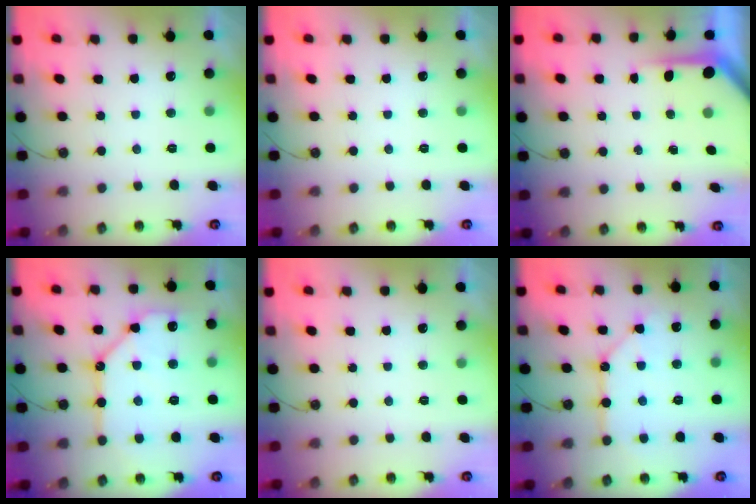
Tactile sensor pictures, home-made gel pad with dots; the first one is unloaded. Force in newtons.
{"total": 0.0}
{"total": 3.8, "press": 3.8, "slide": 0.4}
{"total": 13.9, "press": 13.8, "slide": 1.5}
{"total": 0.0}
{"total": 11.4, "press": 11.3, "slide": 1.1}